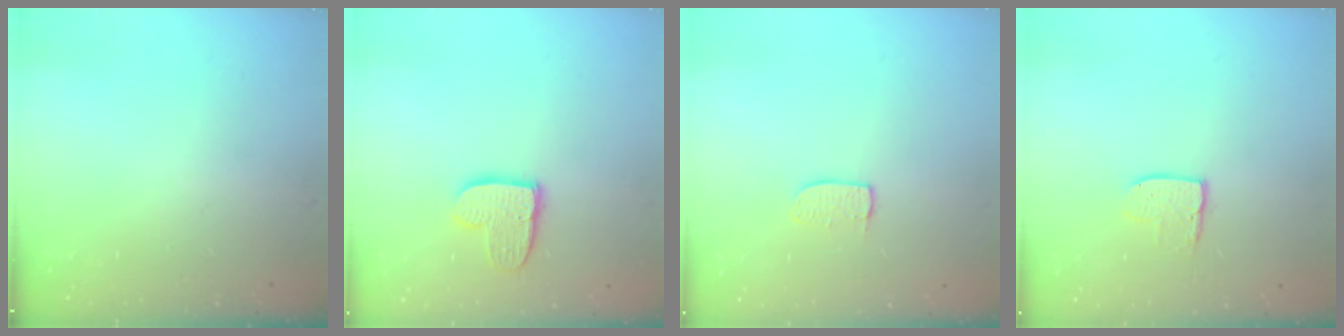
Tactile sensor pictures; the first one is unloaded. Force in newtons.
{"total": 10.9, "press": 10.8, "slide": 0.9}
{"total": 5.2, "press": 5.2, "slide": 0.3}
{"total": 8.4, "press": 8.4, "slide": 0.3}